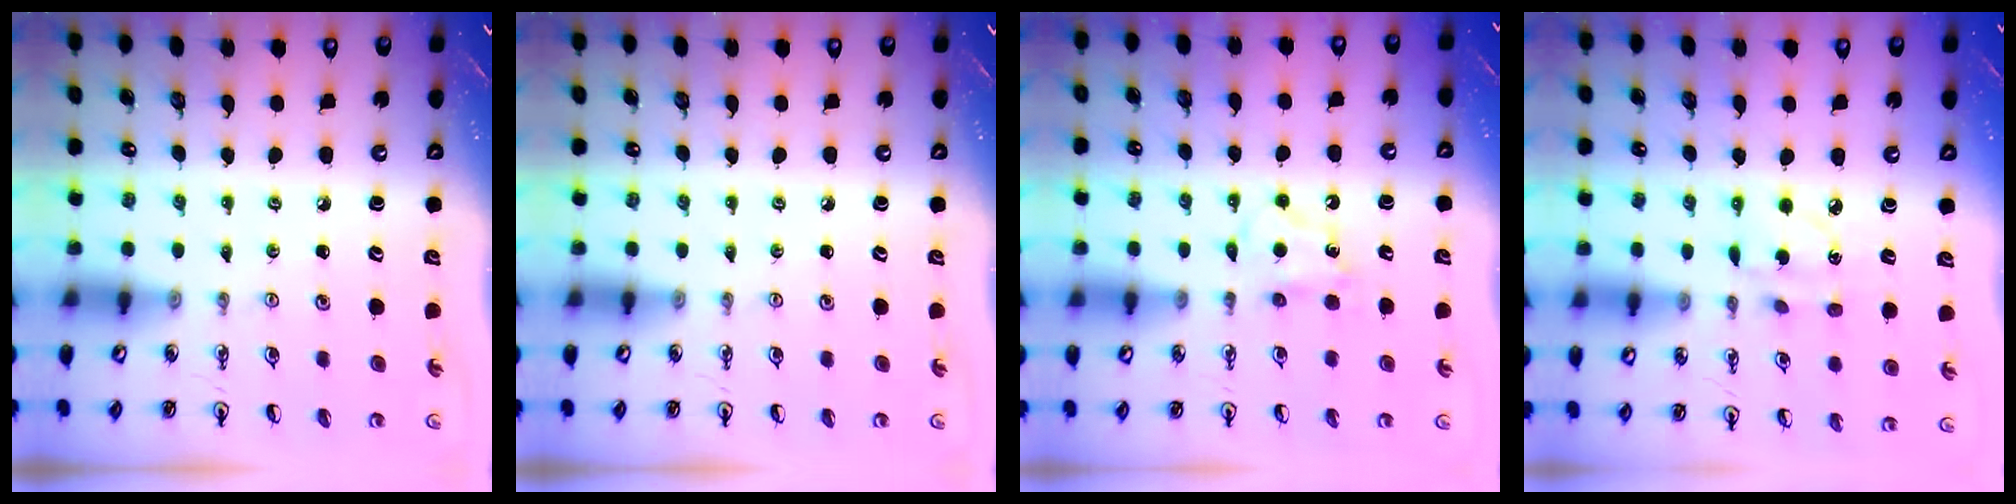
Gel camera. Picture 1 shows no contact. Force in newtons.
{"total": 0.0}
{"total": 5.5, "press": 5.5, "slide": 0.6}
{"total": 5.0, "press": 4.9, "slide": 0.4}